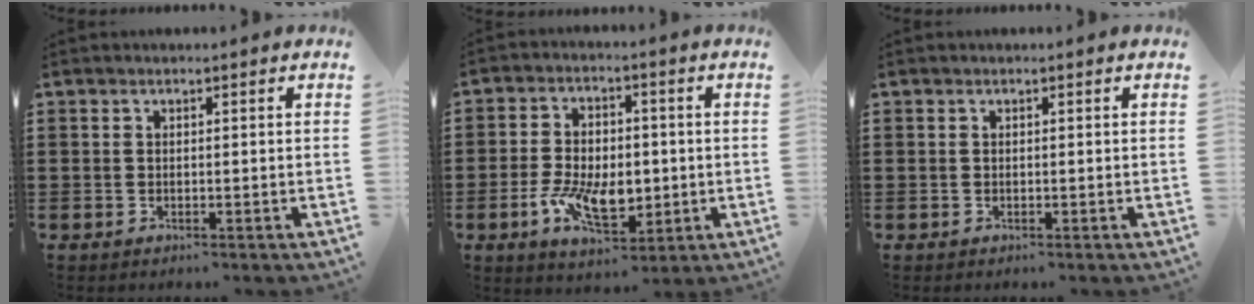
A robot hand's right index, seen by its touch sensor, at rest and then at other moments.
{"total": 9.5, "force": [-2.1, 5.5, 7.5], "torque": [-0.153, 0.002, -0.040]}
{"total": 0.0}